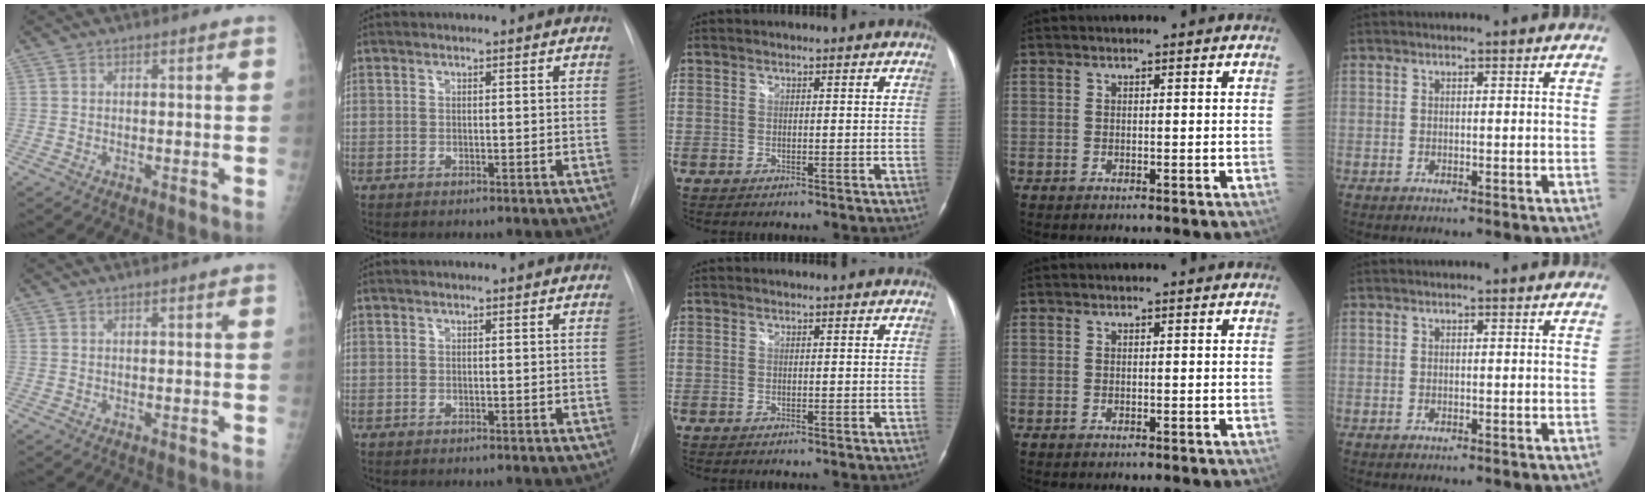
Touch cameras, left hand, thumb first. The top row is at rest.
{}